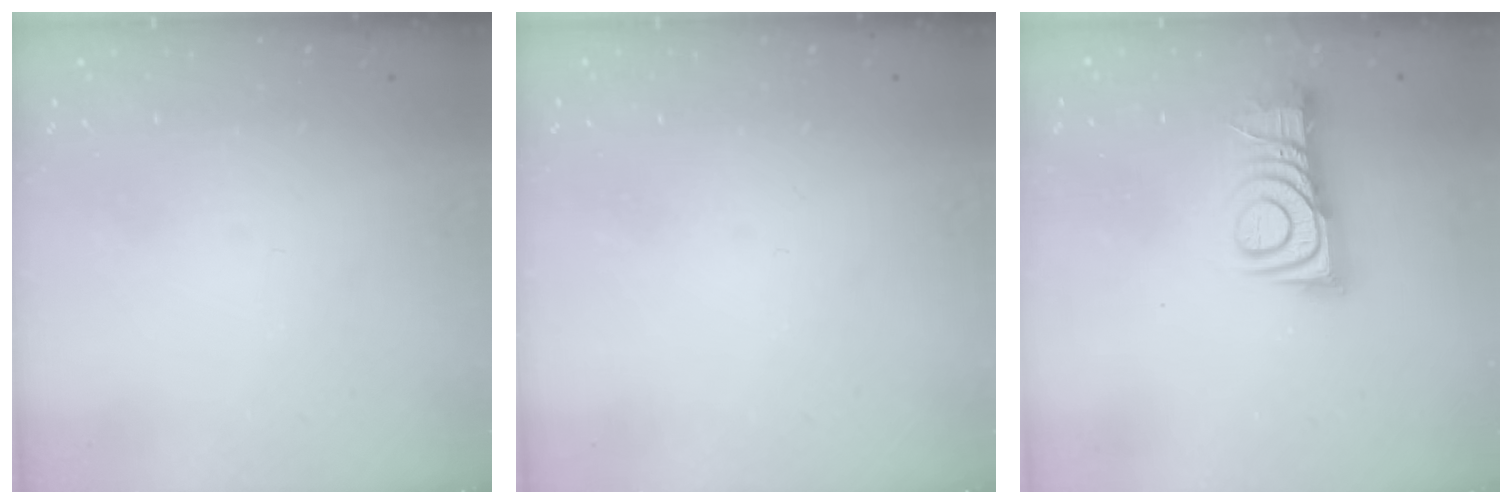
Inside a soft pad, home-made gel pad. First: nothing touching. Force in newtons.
{"total": 0.0}
{"total": 10.7, "press": 10.6, "slide": 0.4}